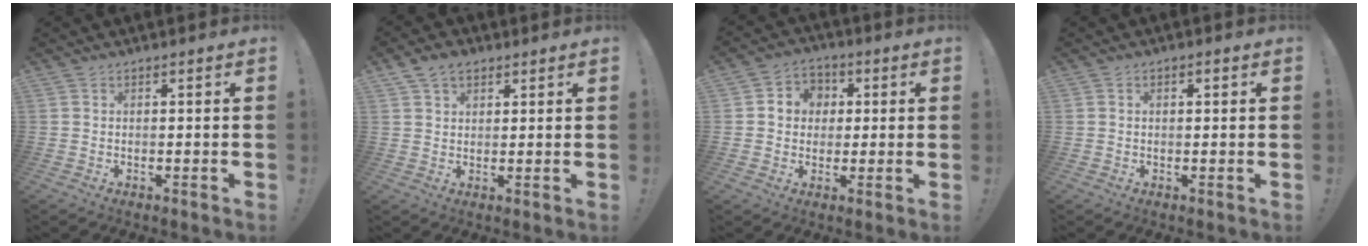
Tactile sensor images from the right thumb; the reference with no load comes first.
{"total": 5.8, "force": [3.3, 3.8, 2.8], "torque": [-0.051, -0.005, 0.065]}
{"total": 7.4, "force": [0.4, 7.0, 2.4], "torque": [-0.038, 0.011, 0.013]}
{"total": 1.1, "force": [0.1, 0.8, 0.7], "torque": [-0.006, 0.003, -0.001]}